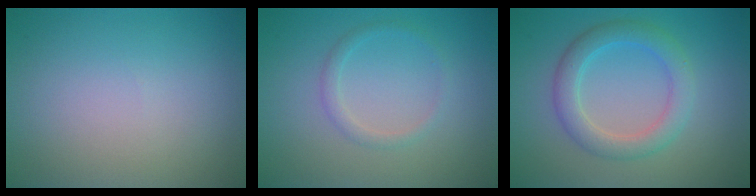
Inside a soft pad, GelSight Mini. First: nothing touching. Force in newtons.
{"total": 1.3, "press": 1.3, "slide": 0.1}
{"total": 3.6, "press": 3.6, "slide": 0.1}